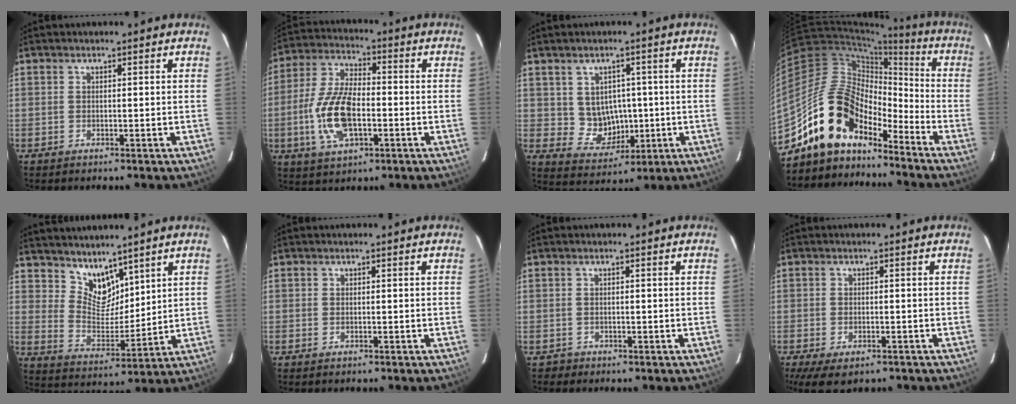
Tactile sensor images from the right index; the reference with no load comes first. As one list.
[{"total": 13.6, "force": [-3.1, 6.4, 11.6], "torque": [-0.248, 0.003, -0.058]}, {"total": 6.7, "force": [0.2, 6.3, 2.3], "torque": [-0.050, 0.008, 0.023]}, {"total": 15.1, "force": [-11.9, 6.9, 6.2], "torque": [-0.119, 0.028, -0.216]}, {"total": 8.2, "force": [6.5, 4.1, 2.8], "torque": [-0.041, -0.003, 0.130]}, {"total": 0.7, "force": [-0.5, 0.3, 0.4], "torque": [-0.008, -0.002, -0.010]}, {"total": 1.1, "force": [-0.8, 0.7, -0.1], "torque": [0.000, 0.004, -0.012]}, {"total": 8.0, "force": [-5.3, 3.4, 4.9], "torque": [-0.114, -0.032, -0.083]}]